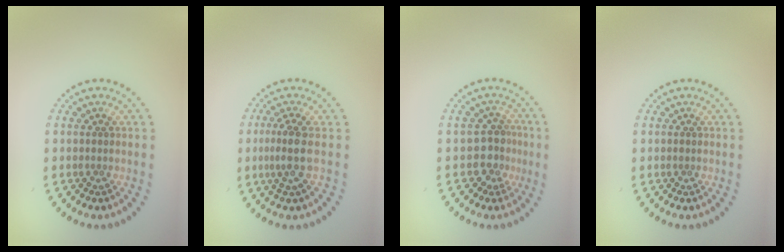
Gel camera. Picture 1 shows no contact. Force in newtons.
{"total": 2.5, "press": 2.0, "slide": 1.6}
{"total": 2.6, "press": 2.1, "slide": 1.6}
{"total": 0.0}